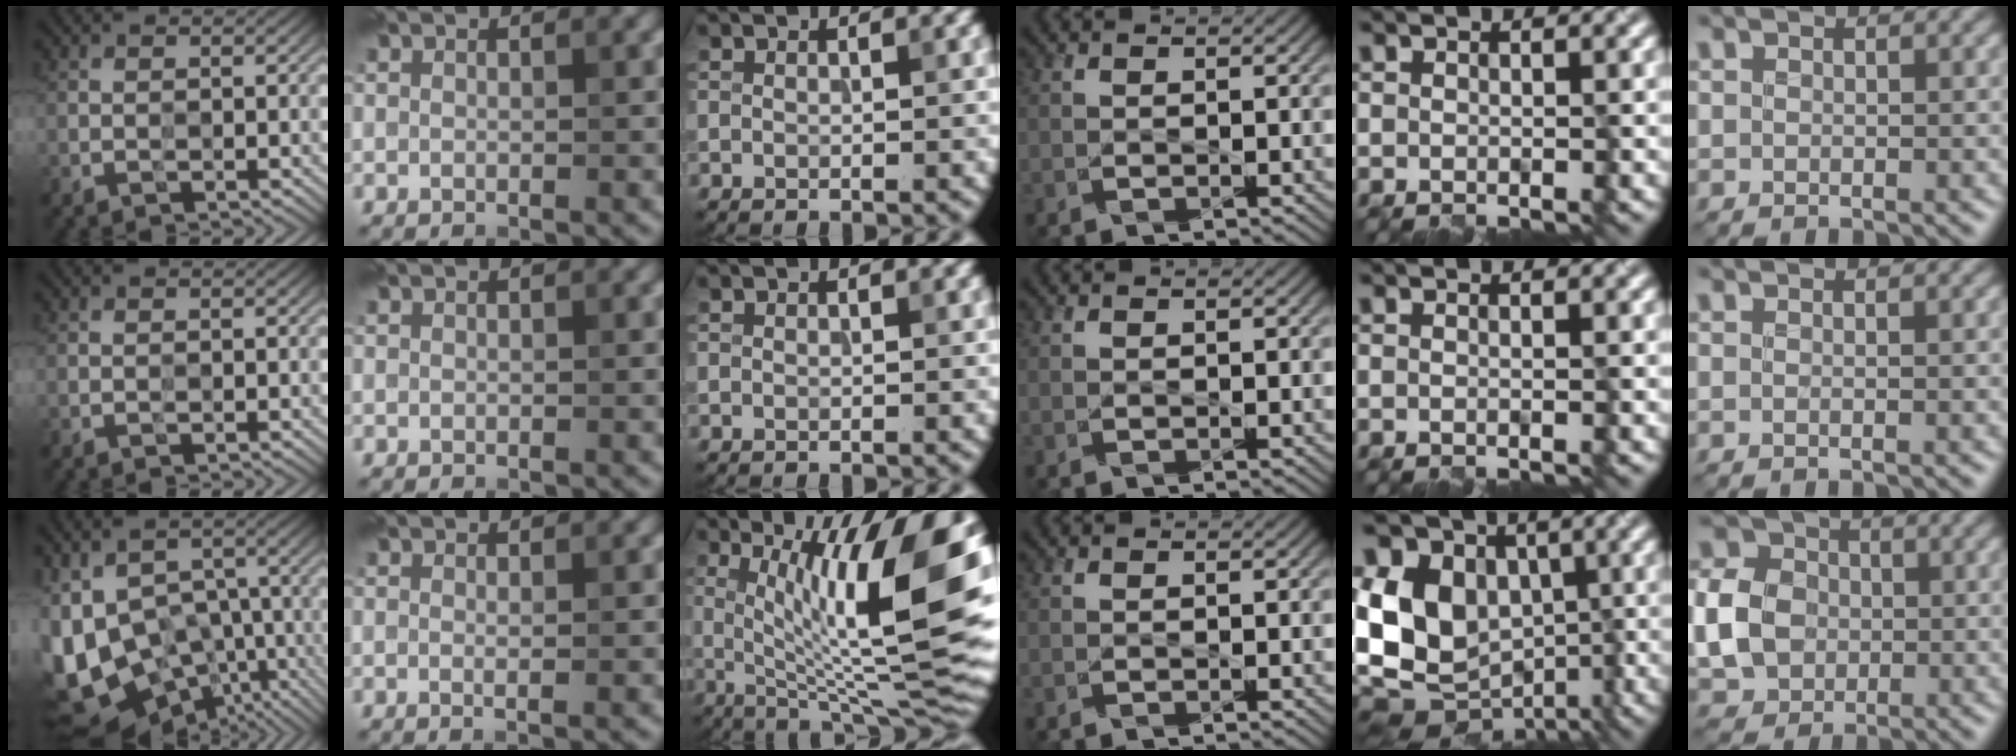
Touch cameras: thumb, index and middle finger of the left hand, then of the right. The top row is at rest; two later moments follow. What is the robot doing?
{"motion": "wipe", "object": "plastic plate"}